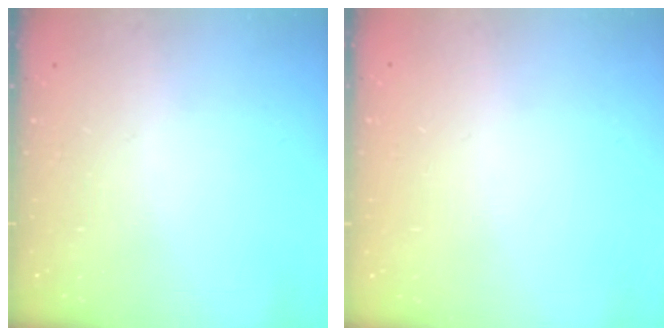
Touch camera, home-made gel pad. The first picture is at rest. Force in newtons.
{"total": 0.0}